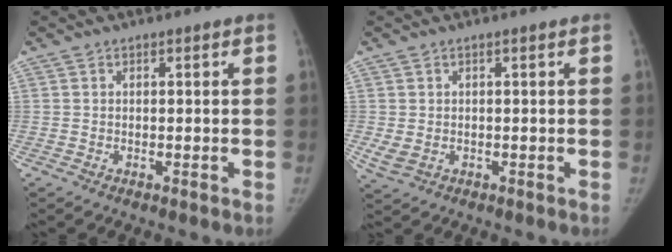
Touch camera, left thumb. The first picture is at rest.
{"total": 2.9, "force": [-0.2, 2.0, 2.1], "torque": [-0.049, -0.002, 0.004]}